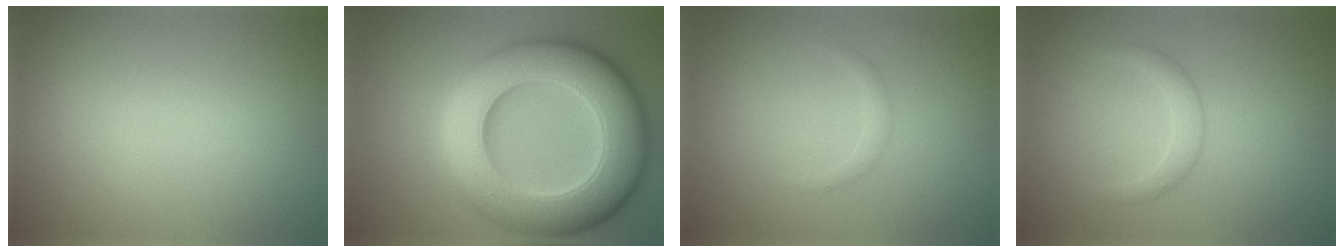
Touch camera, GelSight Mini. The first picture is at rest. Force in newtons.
{"total": 13.3, "press": 13.1, "slide": 2.1}
{"total": 0.8, "press": 0.8, "slide": 0.0}
{"total": 1.6, "press": 1.6, "slide": 0.0}